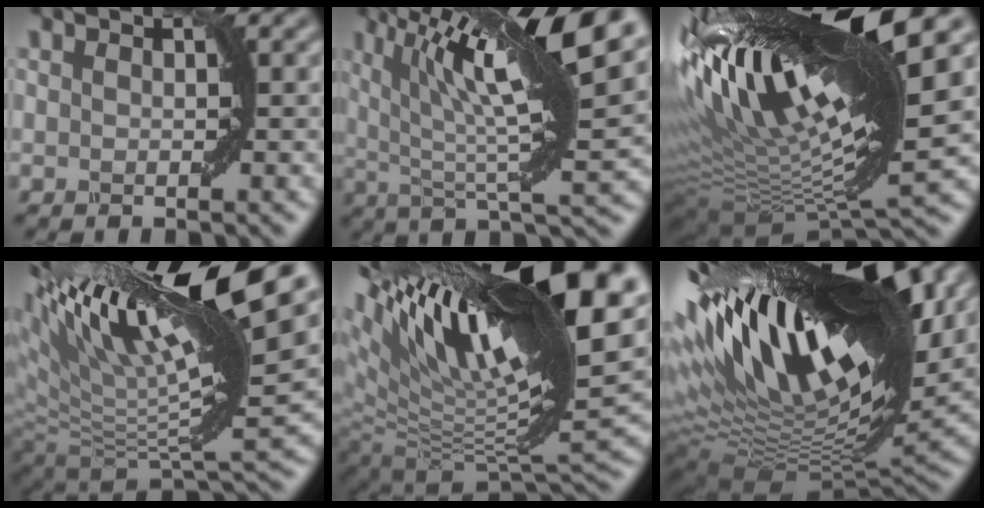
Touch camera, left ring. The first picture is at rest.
{"total": 14.3, "force": [6.5, 3.3, 12.3], "torque": [-0.193, 0.022, 0.113]}
{"total": 16.9, "force": [6.2, 4.9, 15.0], "torque": [-0.294, 0.017, 0.108]}
{"total": 16.1, "force": [8.3, 4.6, 12.9], "torque": [-0.241, 0.030, 0.149]}
{"total": 17.7, "force": [8.6, 5.9, 14.3], "torque": [-0.246, 0.023, 0.151]}
{"total": 19.0, "force": [7.5, 7.8, 15.6], "torque": [-0.292, 0.032, 0.114]}